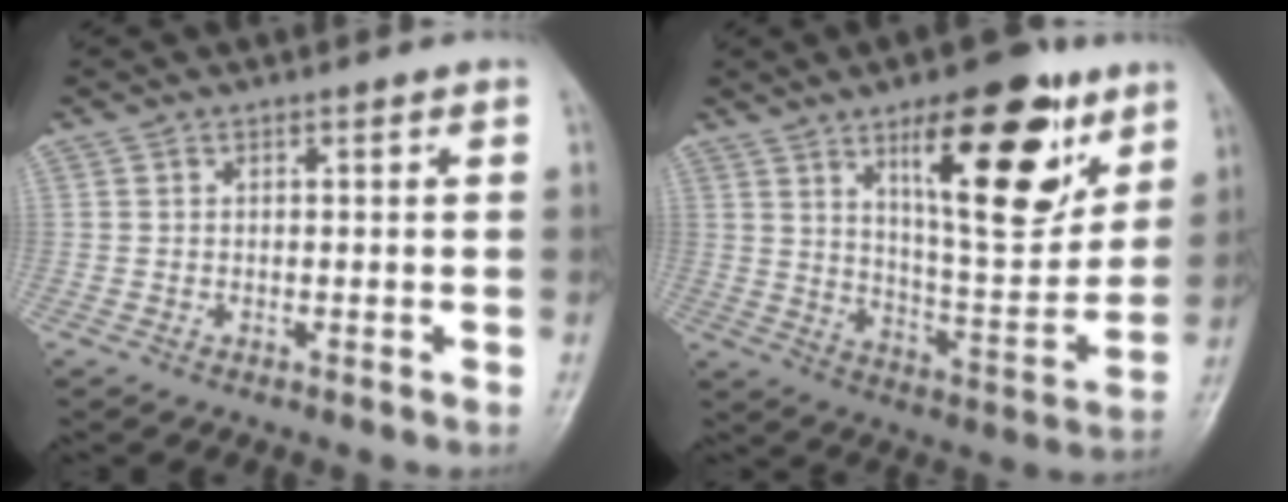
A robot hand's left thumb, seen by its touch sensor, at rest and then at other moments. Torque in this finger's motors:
{"motor_torque": [2.73, 1.81, 1.68, -1.09, 0.14]}